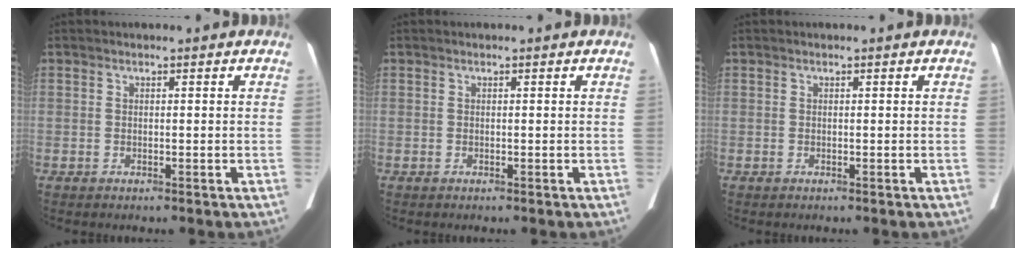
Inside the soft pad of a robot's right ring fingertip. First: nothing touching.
{"total": 0.0}
{"total": 0.0}